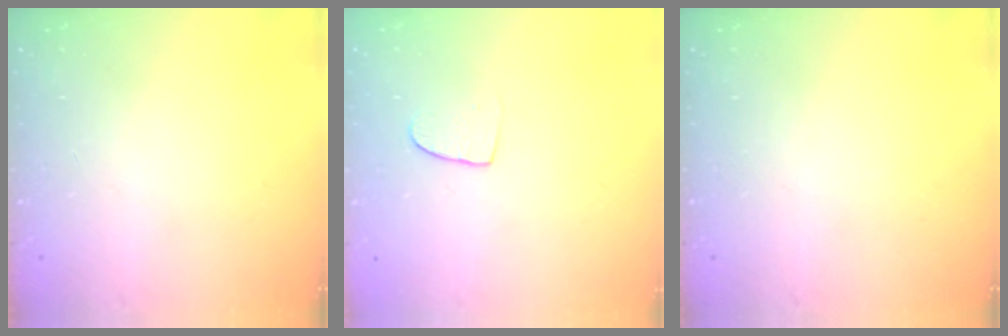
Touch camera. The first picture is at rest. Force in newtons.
{"total": 6.3, "press": 6.2, "slide": 0.6}
{"total": 0.0}